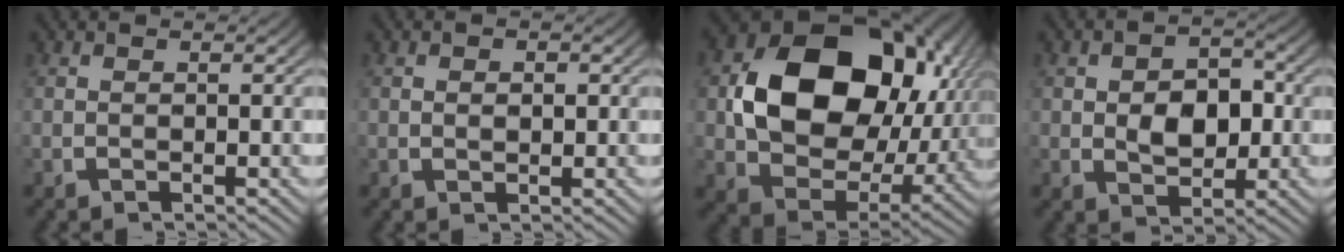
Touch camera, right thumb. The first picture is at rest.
{"total": 0.9, "force": [0.1, 0.6, 0.6], "torque": [-0.012, -0.007, 0.006]}
{"total": 20.6, "force": [2.8, 13.6, 15.1], "torque": [-0.284, -0.024, 0.049]}
{"total": 5.4, "force": [0.0, 3.7, 3.9], "torque": [-0.072, -0.027, 0.017]}